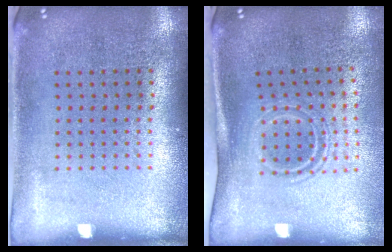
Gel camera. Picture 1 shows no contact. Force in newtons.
{"total": 1.7, "press": 1.1, "slide": 1.4}